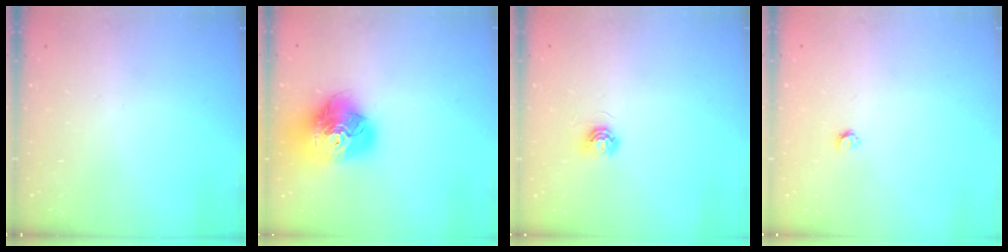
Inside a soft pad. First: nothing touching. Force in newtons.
{"total": 21.4, "press": 21.3, "slide": 2.3}
{"total": 5.1, "press": 5.1, "slide": 0.5}
{"total": 3.2, "press": 3.2, "slide": 0.3}